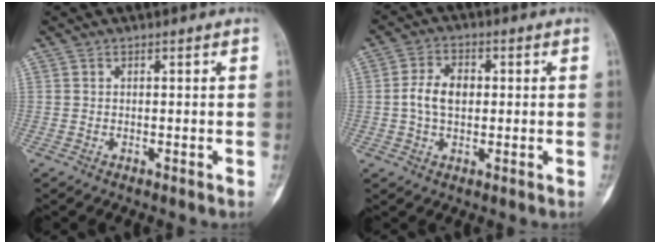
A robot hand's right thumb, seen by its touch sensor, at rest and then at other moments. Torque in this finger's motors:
{"motor_torque": [0.82, 1.07, 0.39, -0.36, 0.04]}